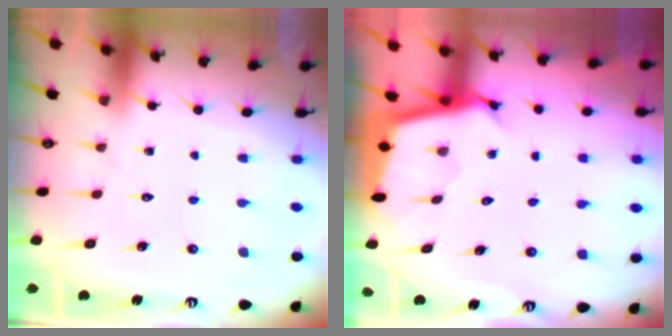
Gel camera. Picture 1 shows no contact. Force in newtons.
{"total": 2.7, "press": 2.7, "slide": 0.1}